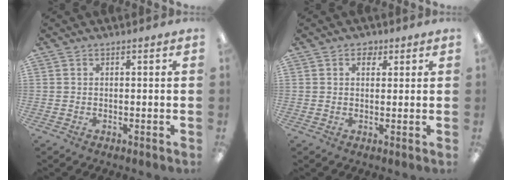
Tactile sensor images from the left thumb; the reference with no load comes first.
{"total": 2.6, "force": [1.4, 1.8, 1.2], "torque": [-0.002, -0.006, 0.020]}